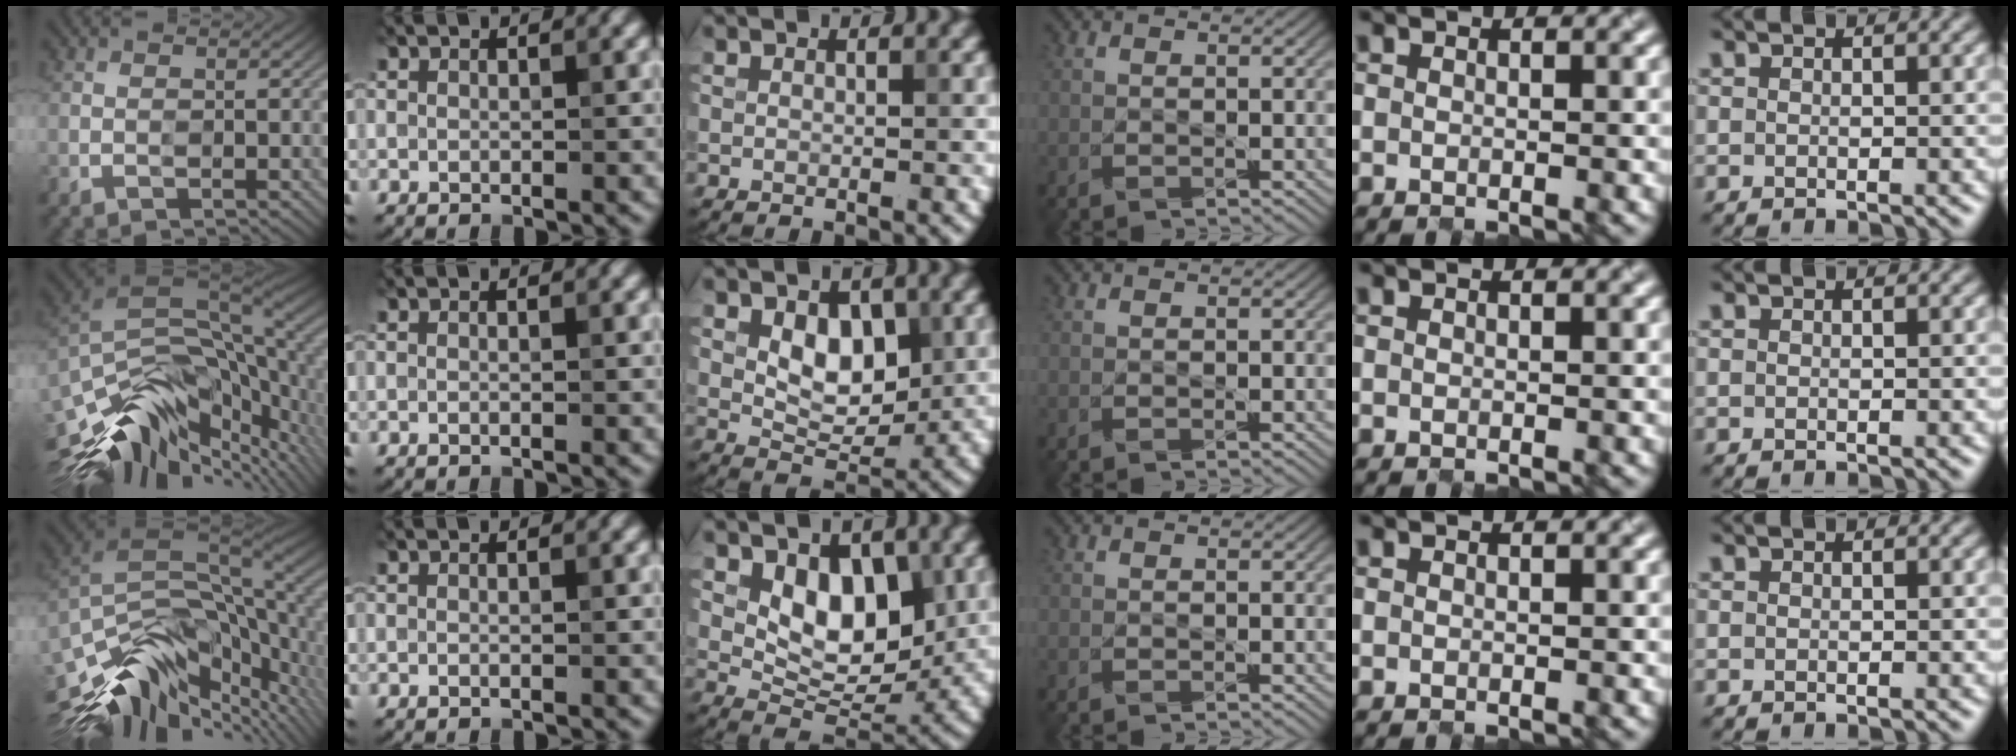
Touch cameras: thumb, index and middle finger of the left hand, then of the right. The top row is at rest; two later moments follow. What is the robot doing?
{"motion": "open", "object": "egg carton"}